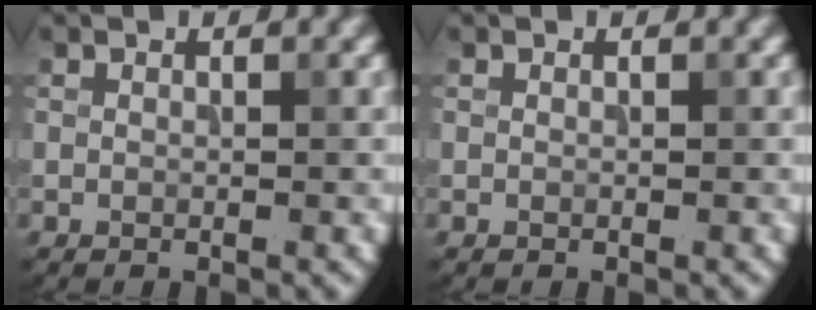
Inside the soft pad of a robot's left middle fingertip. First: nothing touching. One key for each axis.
{"total": 0.0}